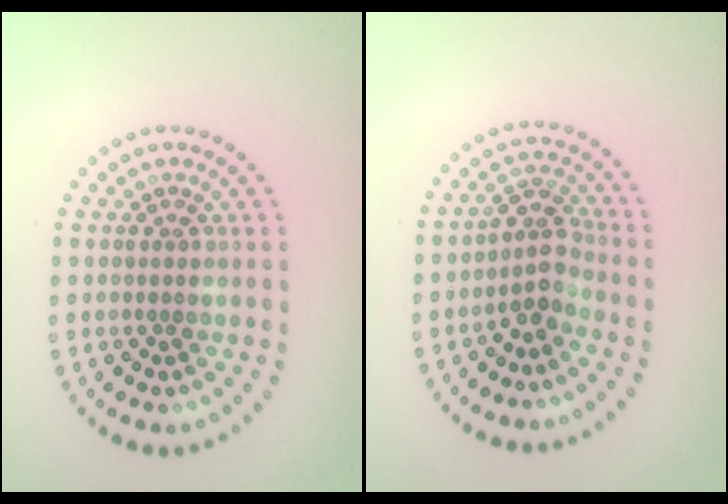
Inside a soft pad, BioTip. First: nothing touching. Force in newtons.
{"total": 2.6, "press": 2.0, "slide": 1.6}